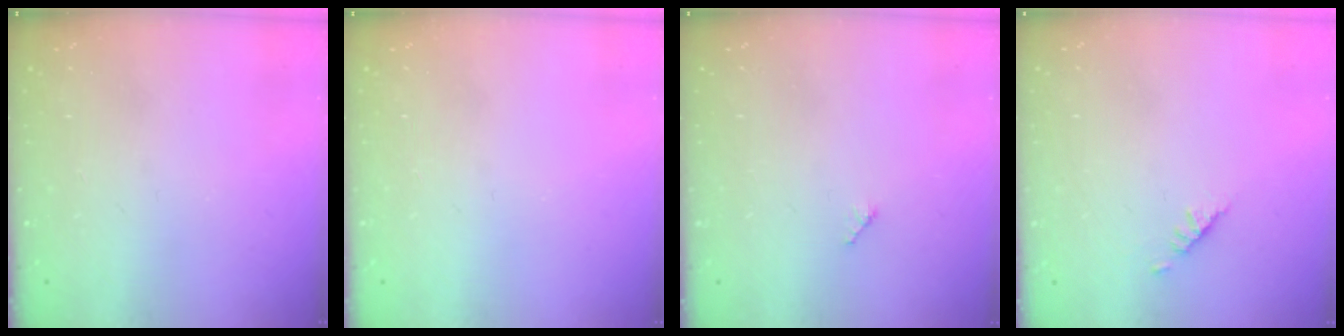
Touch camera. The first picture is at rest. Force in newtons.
{"total": 0.0}
{"total": 2.5, "press": 2.5, "slide": 0.3}
{"total": 1.9, "press": 1.8, "slide": 0.5}